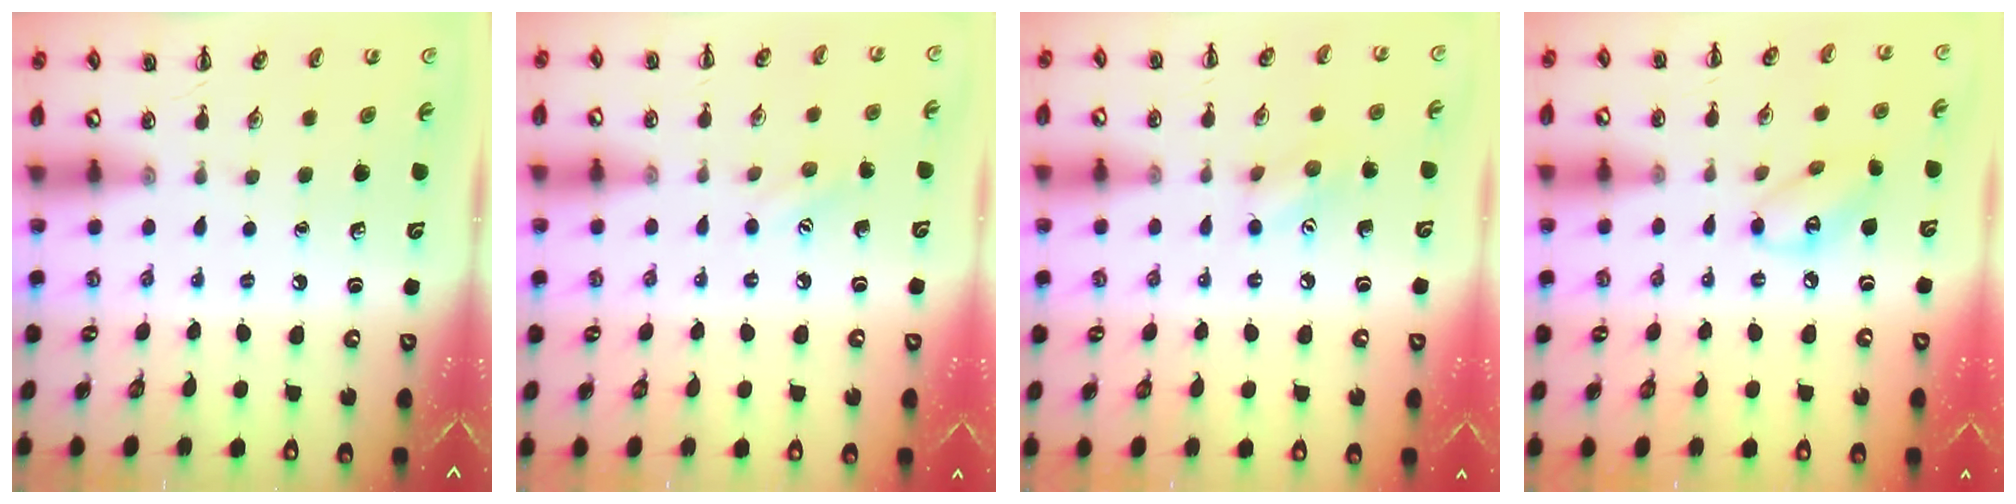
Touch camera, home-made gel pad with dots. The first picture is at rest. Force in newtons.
{"total": 6.2, "press": 6.0, "slide": 1.5}
{"total": 7.2, "press": 7.2, "slide": 0.8}
{"total": 7.4, "press": 7.3, "slide": 0.7}